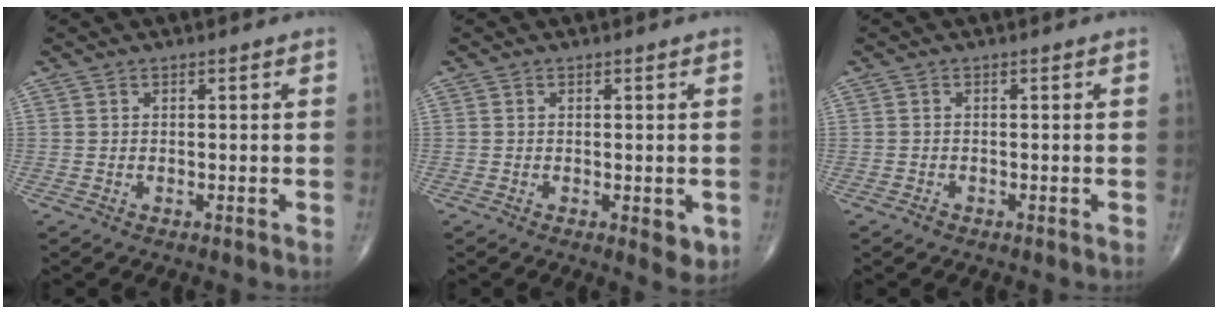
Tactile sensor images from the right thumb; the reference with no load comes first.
{"total": 3.7, "force": [-0.9, 1.6, 3.2], "torque": [-0.029, -0.007, -0.010]}
{"total": 0.8, "force": [-0.6, 0.5, 0.3], "torque": [-0.005, 0.000, -0.014]}